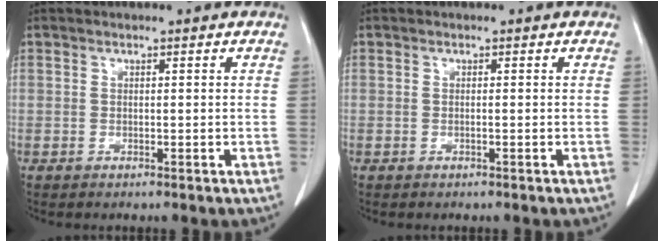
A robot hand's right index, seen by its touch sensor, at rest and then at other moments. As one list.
[{"total": 0.0}]